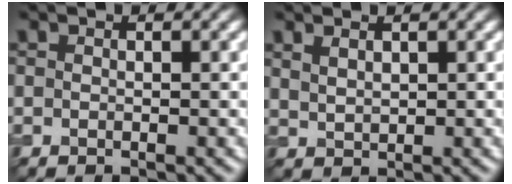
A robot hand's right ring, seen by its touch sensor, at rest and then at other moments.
{"total": 1.5, "force": [1.1, 0.6, 0.9], "torque": [-0.020, 0.000, 0.027]}